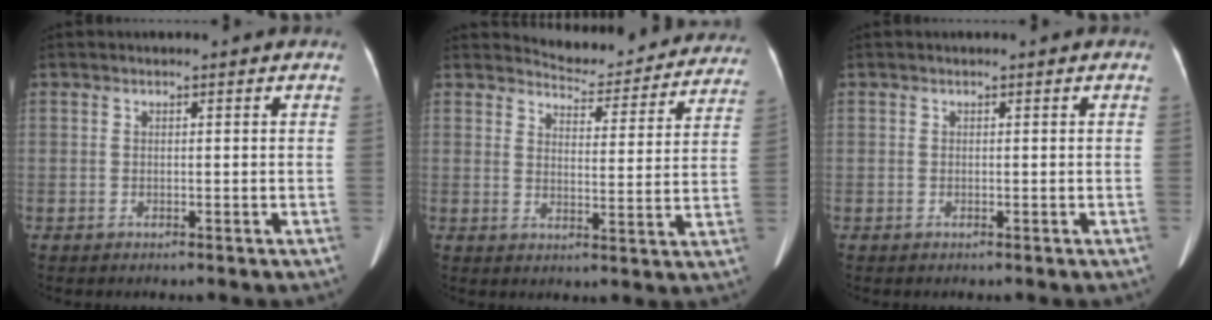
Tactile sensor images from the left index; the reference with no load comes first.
{"total": 14.6, "force": [14.1, 3.1, 2.1], "torque": [-0.007, -0.033, 0.155]}
{"total": 0.0}